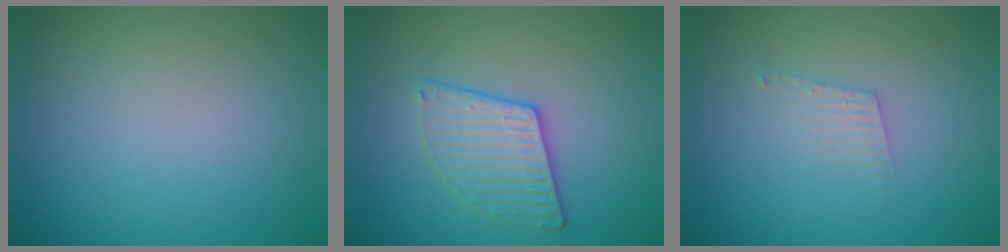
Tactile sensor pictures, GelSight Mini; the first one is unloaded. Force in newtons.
{"total": 3.1, "press": 2.9, "slide": 1.1}
{"total": 1.3, "press": 1.3, "slide": 0.1}